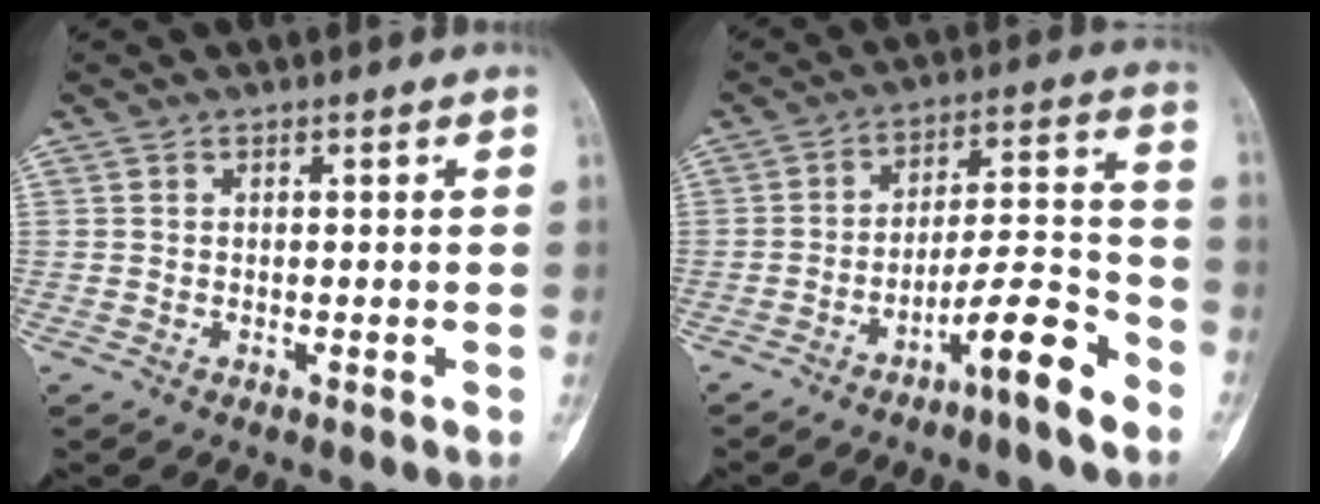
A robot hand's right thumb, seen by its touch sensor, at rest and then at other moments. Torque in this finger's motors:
{"motor_torque": [0.52, 0.54, 0.04, 0.08, -0.02]}